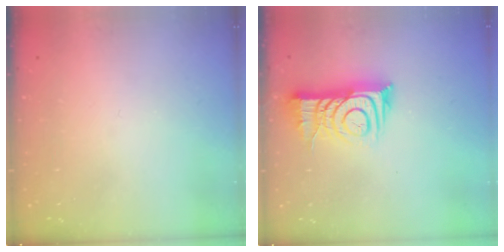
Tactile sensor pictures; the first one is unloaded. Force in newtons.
{"total": 10.9, "press": 10.8, "slide": 1.2}